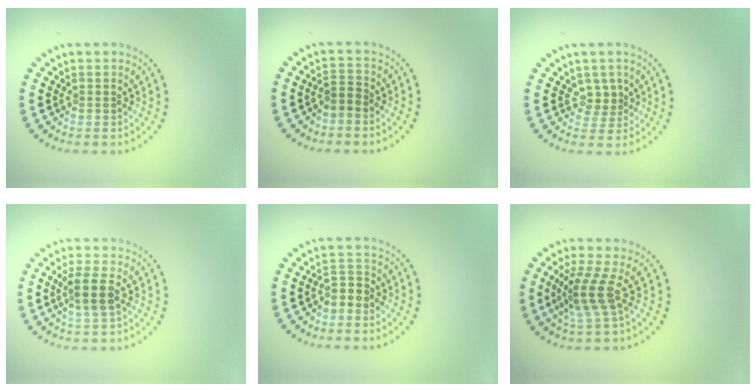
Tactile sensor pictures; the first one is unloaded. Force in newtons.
{"total": 1.5, "press": 1.1, "slide": 1.0}
{"total": 1.8, "press": 1.3, "slide": 1.3}
{"total": 2.7, "press": 2.4, "slide": 1.2}
{"total": 1.7, "press": 1.4, "slide": 1.0}
{"total": 3.0, "press": 2.2, "slide": 2.1}